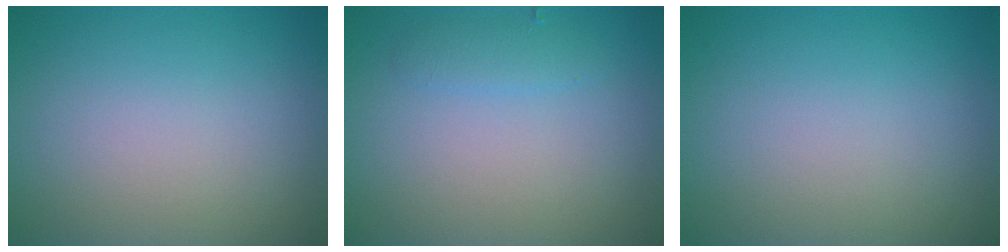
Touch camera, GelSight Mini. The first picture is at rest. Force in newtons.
{"total": 1.3, "press": 1.3, "slide": 0.1}
{"total": 0.0}